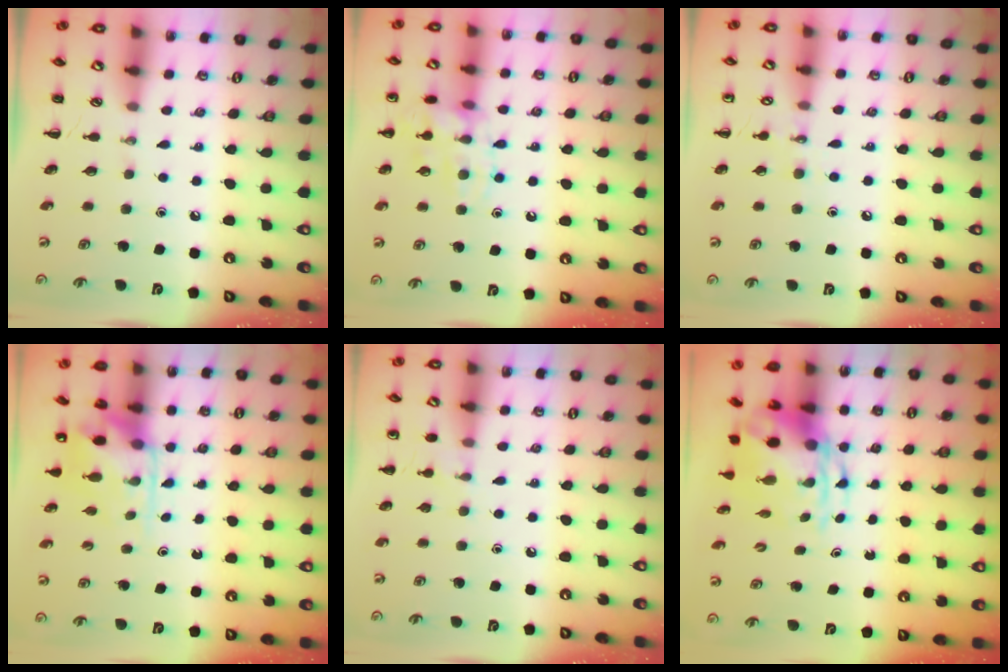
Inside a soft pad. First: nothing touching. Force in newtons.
{"total": 12.5, "press": 12.5, "slide": 0.9}
{"total": 5.8, "press": 5.5, "slide": 1.7}
{"total": 4.8, "press": 4.8, "slide": 0.6}
{"total": 5.2, "press": 4.9, "slide": 1.5}
{"total": 6.3, "press": 6.0, "slide": 1.8}